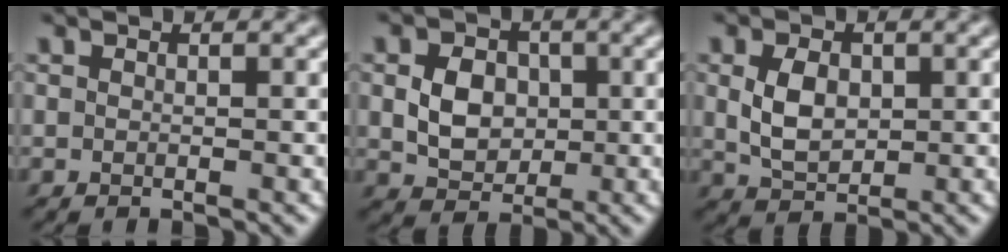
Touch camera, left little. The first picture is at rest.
{"total": 4.1, "force": [0.0, 3.2, 2.5], "torque": [-0.053, -0.001, -0.001]}
{"total": 3.7, "force": [0.3, 2.5, 2.6], "torque": [-0.064, 0.000, 0.006]}